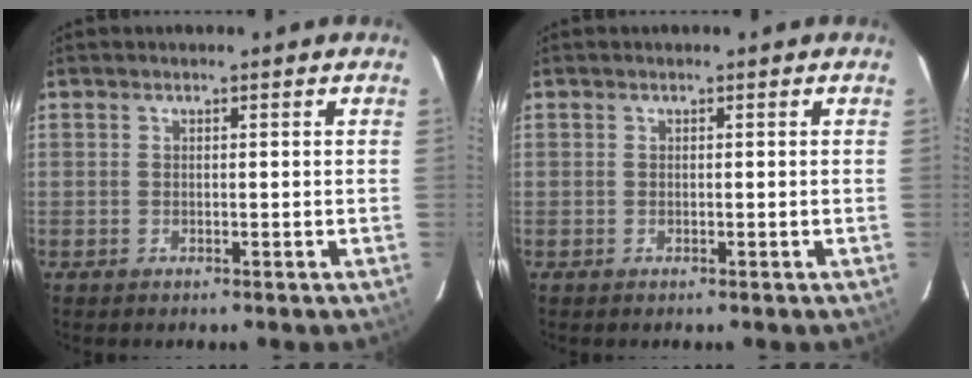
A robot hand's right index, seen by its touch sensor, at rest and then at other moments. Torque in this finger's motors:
{"motor_torque": [0.00, 0.00, -0.03, 0.00]}